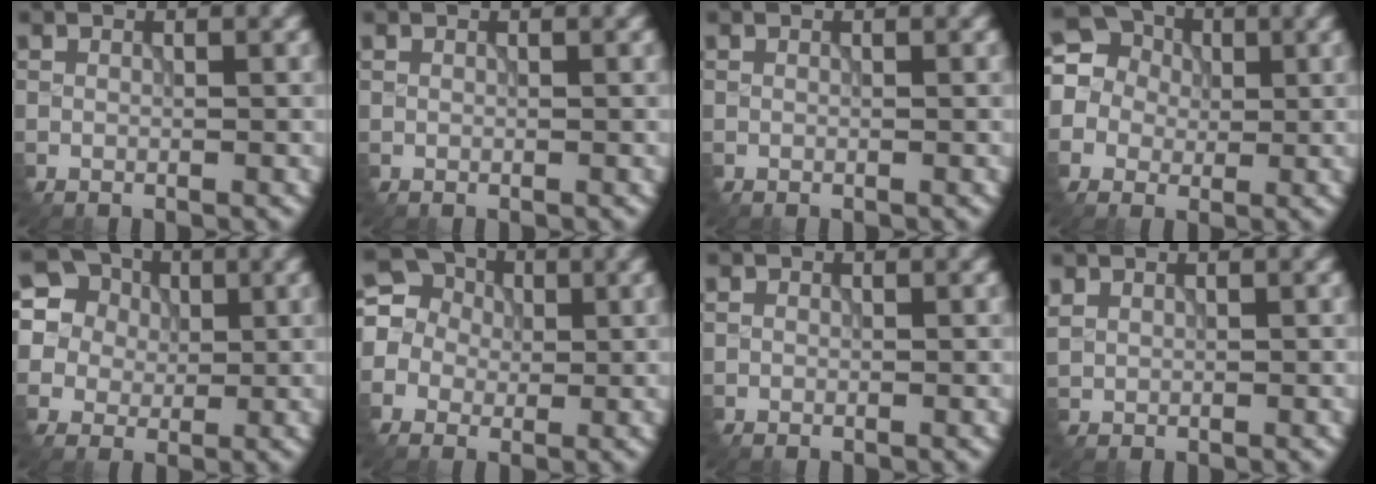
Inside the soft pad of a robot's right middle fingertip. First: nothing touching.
{"total": 0.0}
{"total": 0.0}
{"total": 8.2, "force": [1.8, 7.5, 2.7], "torque": [-0.087, 0.044, 0.005]}
{"total": 10.5, "force": [5.2, 8.4, 3.7], "torque": [-0.116, 0.033, 0.081]}
{"total": 6.1, "force": [0.9, 5.7, 1.9], "torque": [-0.054, 0.028, -0.018]}
{"total": 0.7, "force": [0.3, 0.7, 0.0], "torque": [-0.001, -0.001, 0.008]}
{"total": 1.4, "force": [1.1, 0.8, 0.1], "torque": [-0.013, 0.001, 0.032]}